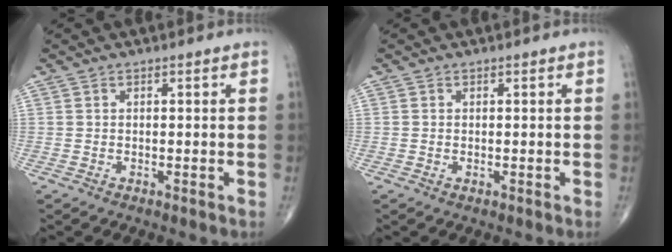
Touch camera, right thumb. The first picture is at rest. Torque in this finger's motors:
{"motor_torque": [-0.12, -0.02, 0.03, 0.09, -0.03]}